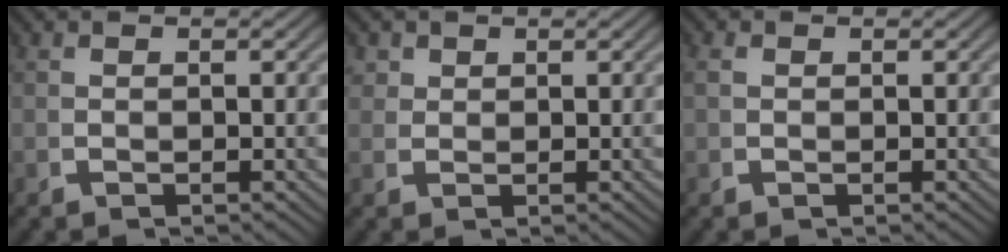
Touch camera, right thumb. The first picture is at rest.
{"total": 2.0, "force": [1.5, 1.2, 0.6], "torque": [-0.014, -0.003, 0.033]}
{"total": 0.8, "force": [0.3, 0.6, 0.3], "torque": [-0.011, -0.006, 0.012]}